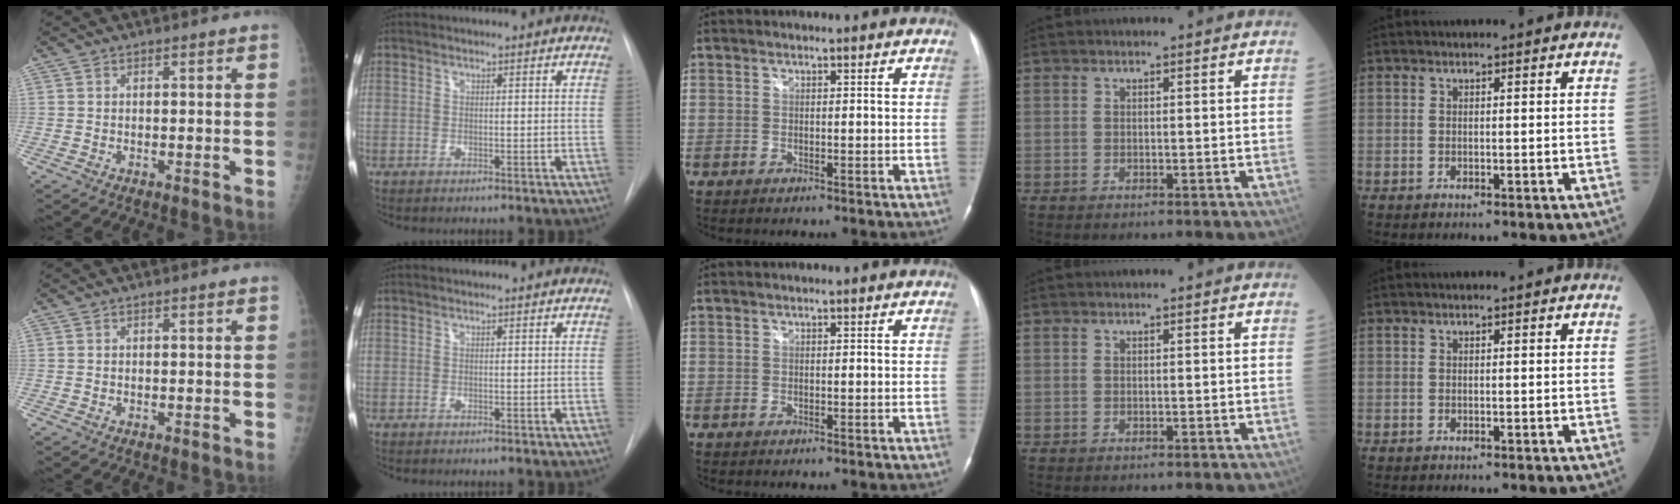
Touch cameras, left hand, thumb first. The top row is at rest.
{}